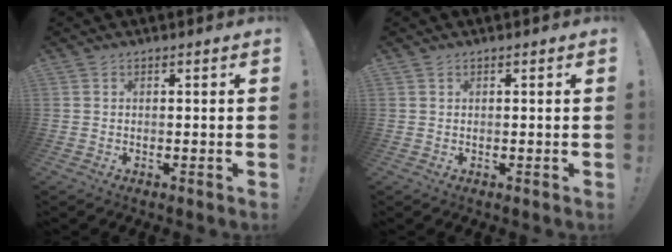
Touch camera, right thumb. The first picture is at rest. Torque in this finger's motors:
{"motor_torque": [0.11, 0.01, -0.16, 0.08, -0.05]}